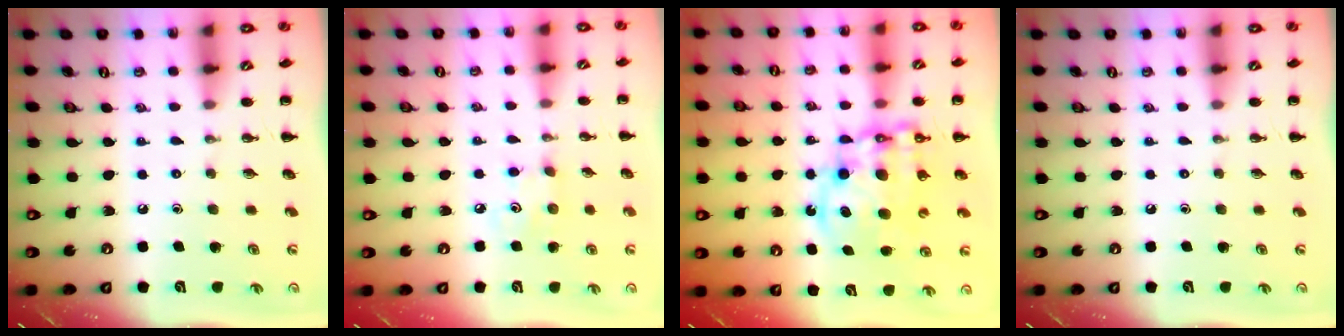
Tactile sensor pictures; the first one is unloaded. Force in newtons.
{"total": 4.2, "press": 4.1, "slide": 0.8}
{"total": 13.0, "press": 12.6, "slide": 3.0}
{"total": 0.0}